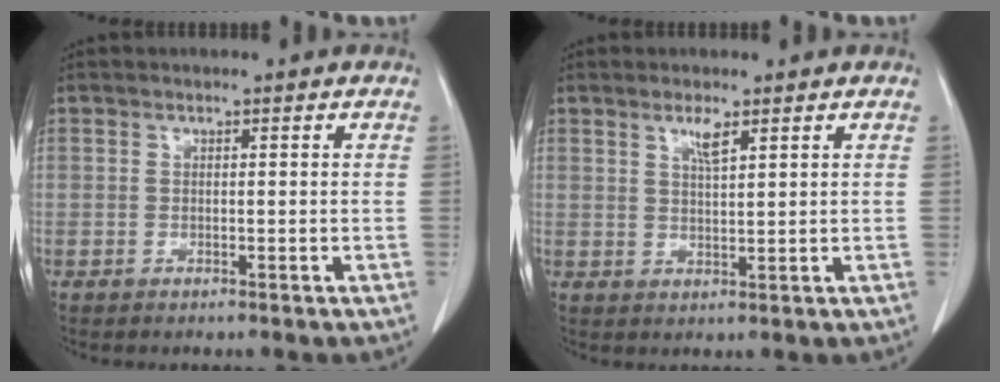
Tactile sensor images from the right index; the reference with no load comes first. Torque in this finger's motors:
{"motor_torque": [0.08, 0.08, 0.05, 0.02]}